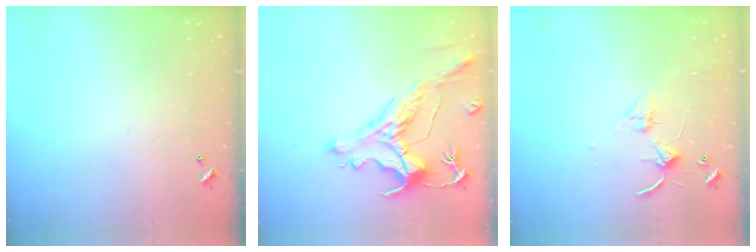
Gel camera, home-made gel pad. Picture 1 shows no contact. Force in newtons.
{"total": 1.7, "press": 0.9, "slide": 1.4}
{"total": 2.8, "press": 2.8, "slide": 0.4}